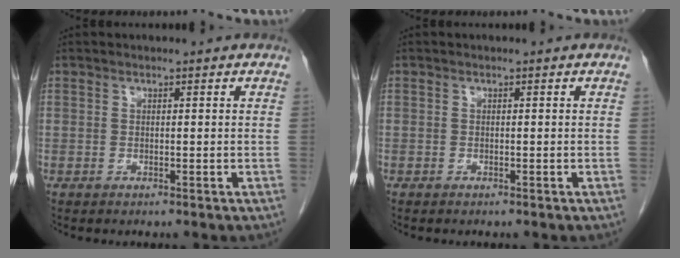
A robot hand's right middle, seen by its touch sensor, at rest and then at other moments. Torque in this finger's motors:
{"motor_torque": [0.62, -0.68, -0.03, -0.21]}